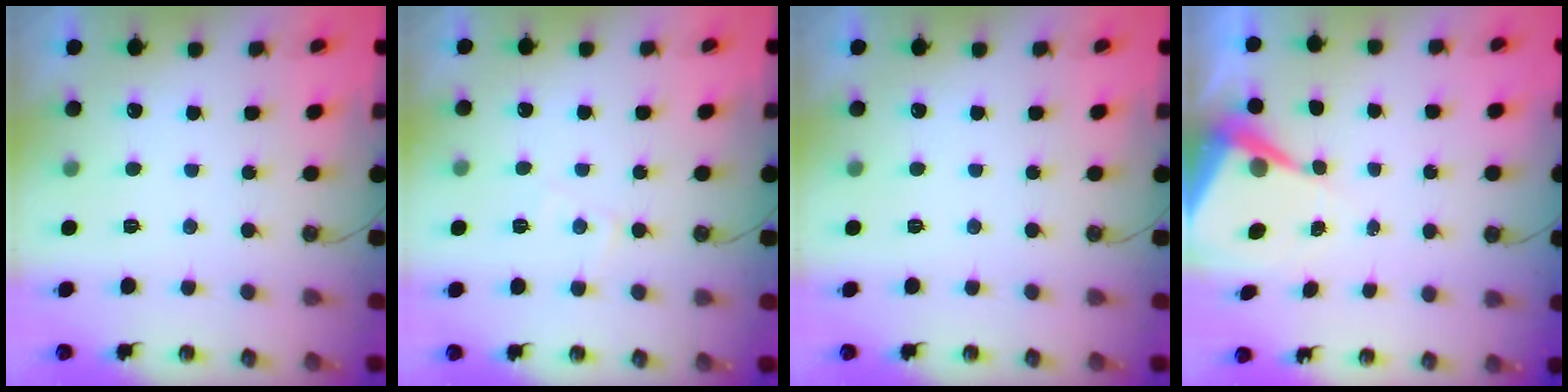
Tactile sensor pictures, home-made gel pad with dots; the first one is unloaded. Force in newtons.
{"total": 5.1, "press": 5.0, "slide": 0.7}
{"total": 0.0}
{"total": 7.8, "press": 7.8, "slide": 0.5}